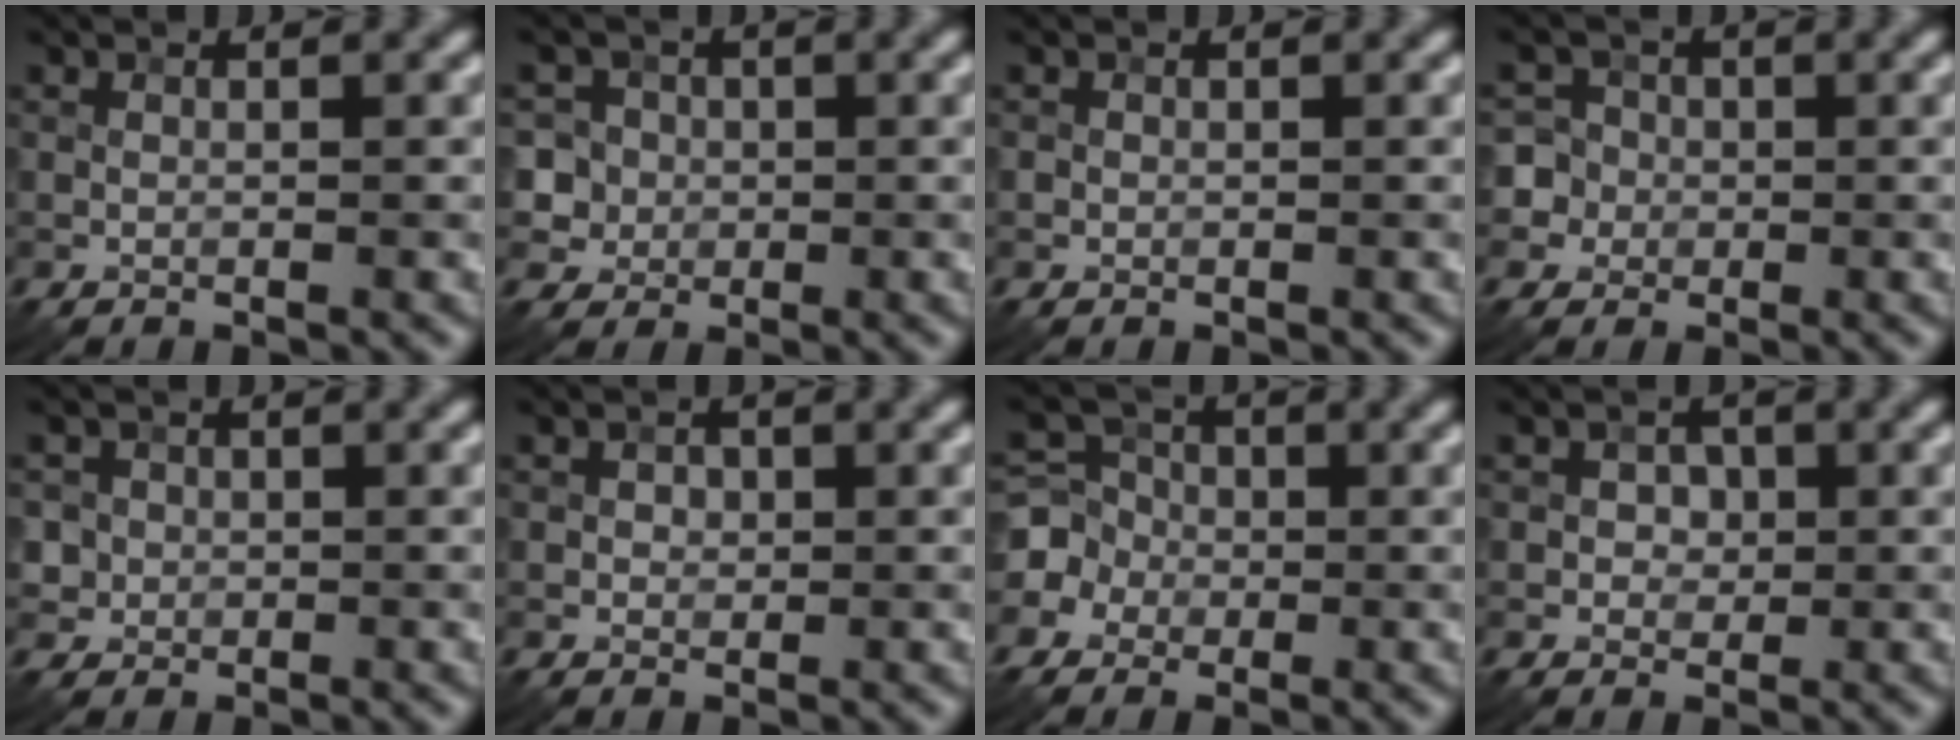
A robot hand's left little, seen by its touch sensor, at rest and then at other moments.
{"total": 5.5, "force": [1.0, 5.2, 1.7], "torque": [-0.029, 0.034, -0.006]}
{"total": 0.0}
{"total": 5.2, "force": [-0.4, 5.0, 1.3], "torque": [-0.015, 0.027, -0.031]}
{"total": 2.0, "force": [0.3, 1.9, 0.4], "torque": [0.002, 0.002, 0.008]}
{"total": 0.9, "force": [0.1, 0.8, 0.4], "torque": [-0.004, -0.002, 0.000]}
{"total": 4.2, "force": [-1.4, 3.9, 0.9], "torque": [-0.004, 0.012, -0.046]}
{"total": 1.6, "force": [0.2, 1.4, 0.8], "torque": [-0.008, -0.002, 0.000]}